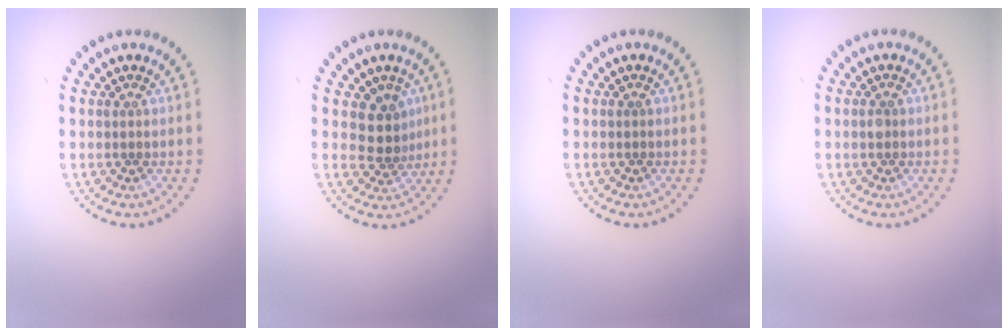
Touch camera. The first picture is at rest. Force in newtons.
{"total": 2.8, "press": 2.3, "slide": 1.6}
{"total": 0.0}
{"total": 0.9, "press": 0.9, "slide": 0.0}